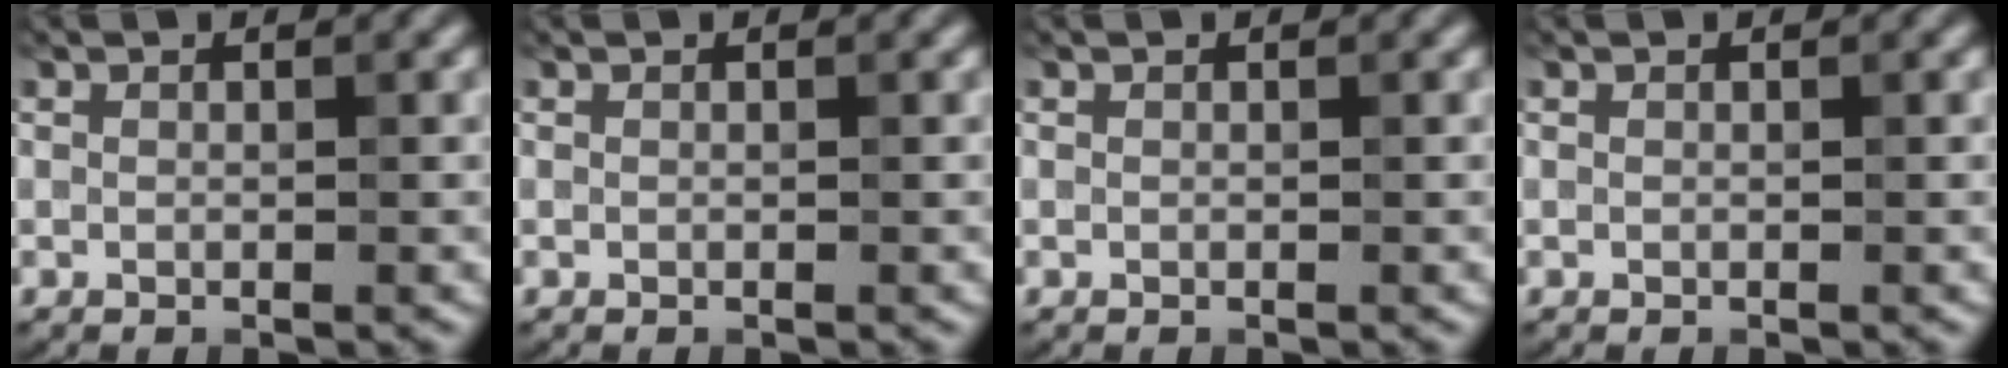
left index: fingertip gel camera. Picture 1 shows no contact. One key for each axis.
{"total": 0.0}
{"total": 0.0}
{"total": 0.0}